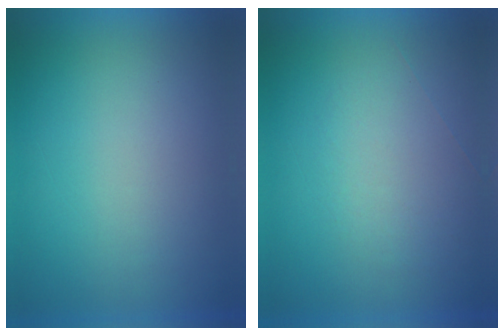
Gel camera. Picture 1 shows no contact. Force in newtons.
{"total": 1.0}